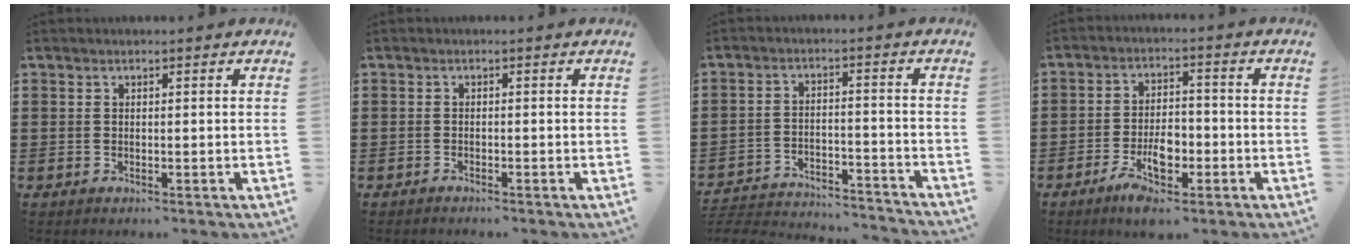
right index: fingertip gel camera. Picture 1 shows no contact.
{"total": 0.8, "force": [-0.8, 0.0, 0.0], "torque": [-0.002, -0.002, -0.016]}
{"total": 4.3, "force": [-4.3, 0.2, 0.8], "torque": [-0.025, -0.005, -0.091]}
{"total": 5.8, "force": [-2.9, 2.8, 4.2], "torque": [-0.083, 0.008, -0.055]}